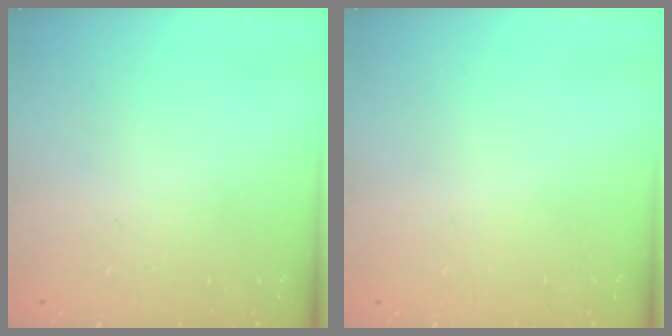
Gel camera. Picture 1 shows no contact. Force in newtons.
{"total": 0.0}